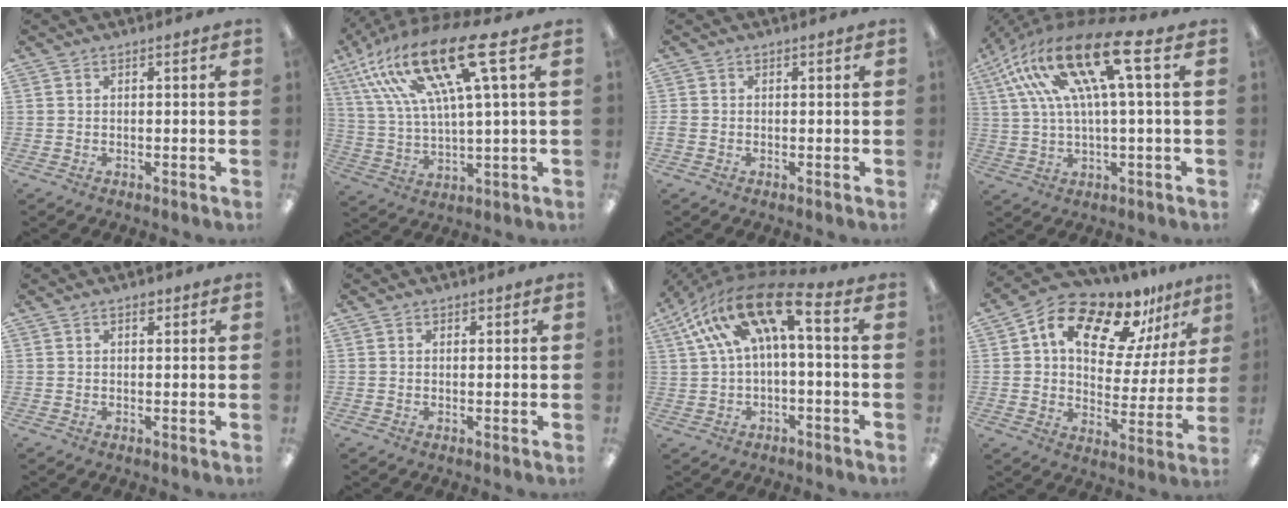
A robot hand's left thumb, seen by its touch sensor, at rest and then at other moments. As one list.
[{"total": 22.3, "force": [11.7, 6.0, 18.0], "torque": [-0.371, -0.049, 0.187]}, {"total": 1.1, "force": [-0.6, 0.9, 0.1], "torque": [0.001, 0.002, -0.010]}, {"total": 22.1, "force": [8.5, 7.3, 19.1], "torque": [-0.379, -0.029, 0.132]}, {"total": 1.2, "force": [0.8, 0.8, 0.4], "torque": [-0.002, -0.002, 0.012]}, {"total": 0.7, "force": [0.3, 0.5, -0.4], "torque": [0.008, 0.003, 0.006]}, {"total": 17.8, "force": [5.8, 7.4, 15.1], "torque": [-0.286, -0.016, 0.095]}, {"total": 16.9, "force": [11.7, 8.1, 9.0], "torque": [-0.167, -0.069, 0.204]}]